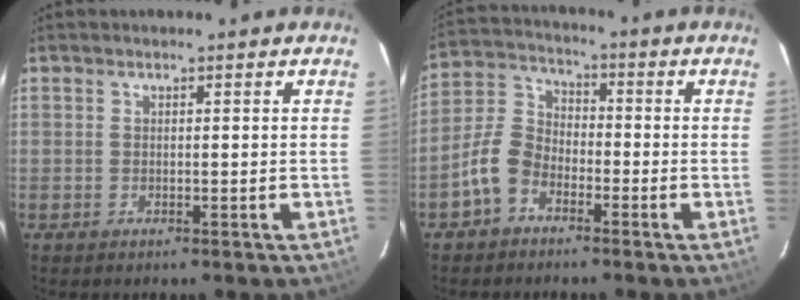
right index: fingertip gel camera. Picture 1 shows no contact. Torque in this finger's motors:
{"motor_torque": [0.16, -0.47, -0.09, -0.07]}